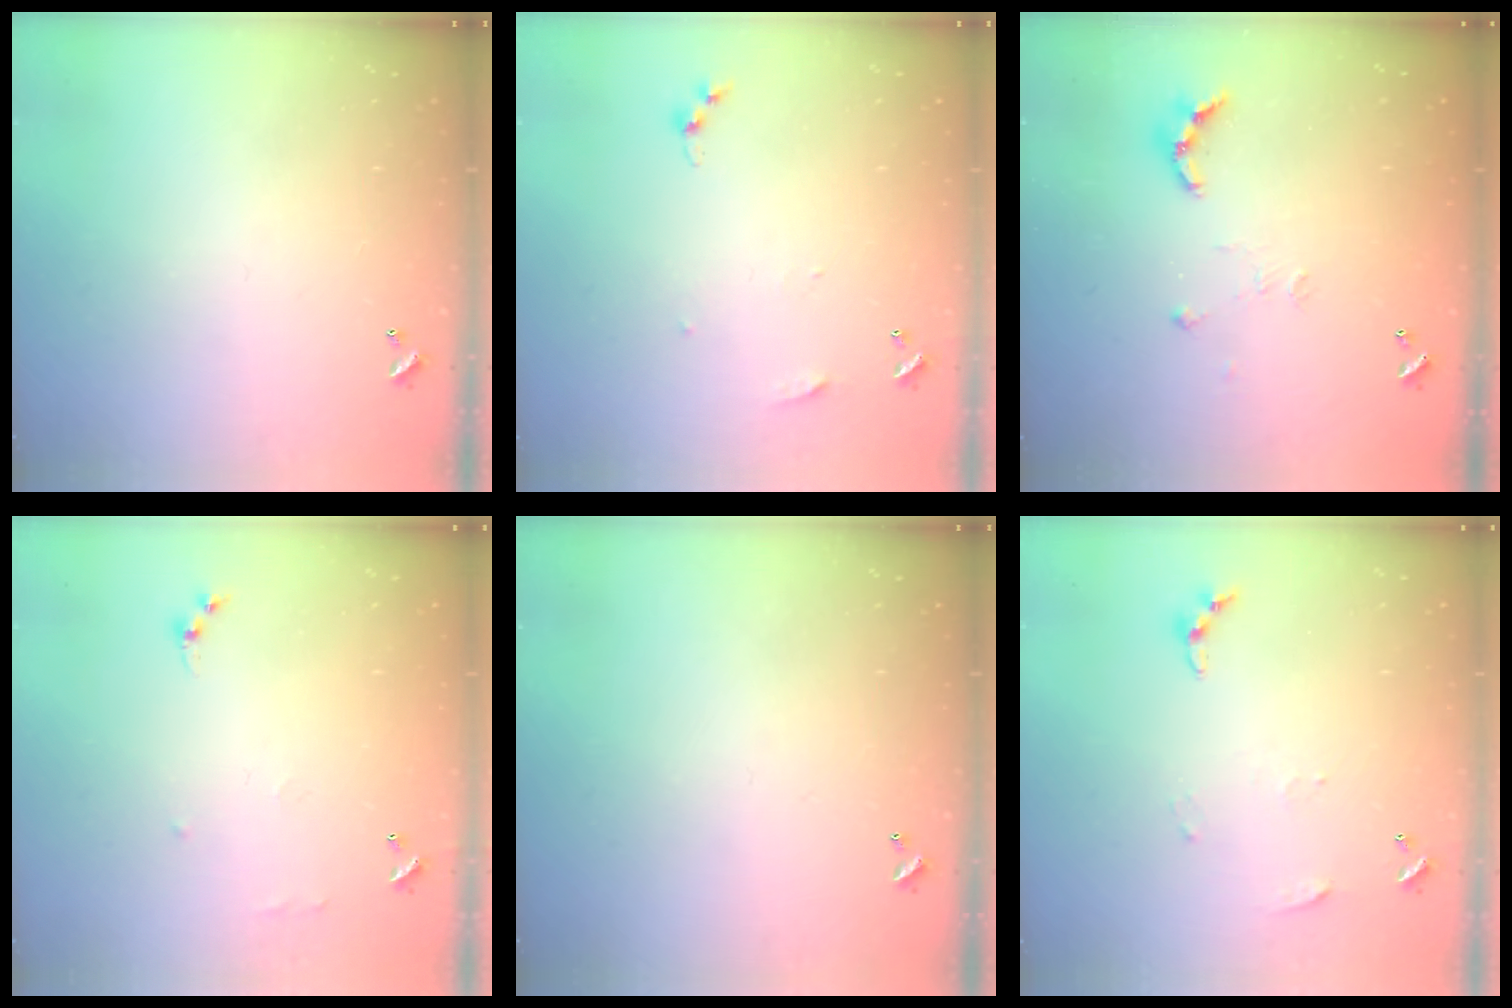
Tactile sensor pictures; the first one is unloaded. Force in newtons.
{"total": 3.8, "press": 3.8, "slide": 0.5}
{"total": 7.7, "press": 7.6, "slide": 0.6}
{"total": 6.4, "press": 6.4, "slide": 0.8}
{"total": 0.0}
{"total": 4.6, "press": 4.6, "slide": 0.5}